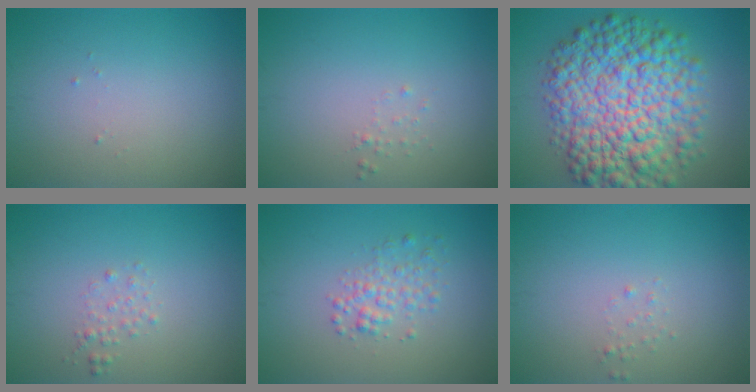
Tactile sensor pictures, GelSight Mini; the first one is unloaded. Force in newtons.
{"total": 0.5, "press": 0.5, "slide": 0.1}
{"total": 12.5, "press": 12.5, "slide": 0.2}
{"total": 1.0, "press": 1.0, "slide": 0.0}
{"total": 2.1, "press": 2.1, "slide": 0.1}
{"total": 0.6, "press": 0.6, "slide": 0.1}